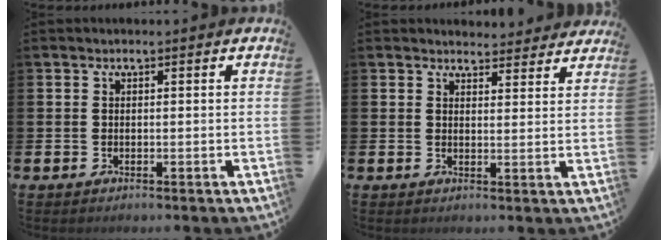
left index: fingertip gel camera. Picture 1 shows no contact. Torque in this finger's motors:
{"motor_torque": [-0.21, 0.21, -0.16, 0.00]}